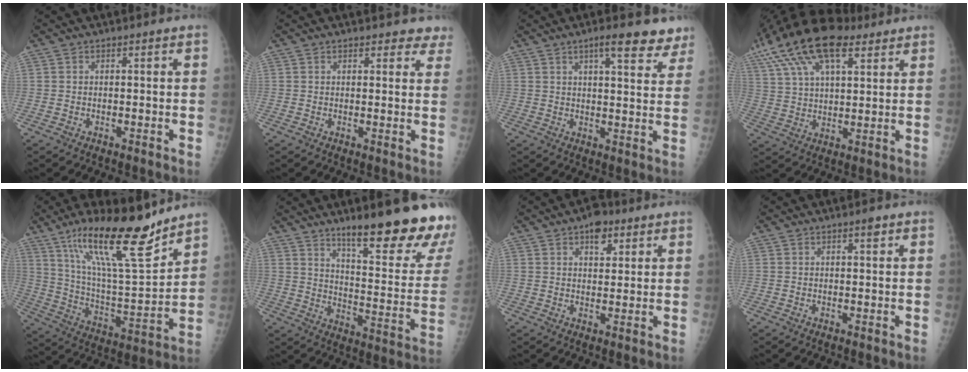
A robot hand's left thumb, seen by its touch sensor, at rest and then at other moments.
{"total": 4.5, "force": [4.0, 2.0, 0.8], "torque": [0.033, -0.017, 0.030]}
{"total": 9.9, "force": [7.1, 2.8, 6.3], "torque": [-0.048, -0.032, 0.087]}
{"total": 21.1, "force": [12.1, 9.5, 14.4], "torque": [-0.282, 0.011, 0.220]}
{"total": 21.8, "force": [15.2, 4.5, 15.0], "torque": [-0.230, -0.077, 0.266]}
{"total": 23.8, "force": [15.9, 4.5, 17.1], "torque": [-0.203, -0.100, 0.231]}
{"total": 5.3, "force": [3.0, 3.0, 3.2], "torque": [-0.021, -0.011, 0.040]}
{"total": 1.2, "force": [0.7, 0.3, 0.9], "torque": [-0.009, -0.002, 0.010]}